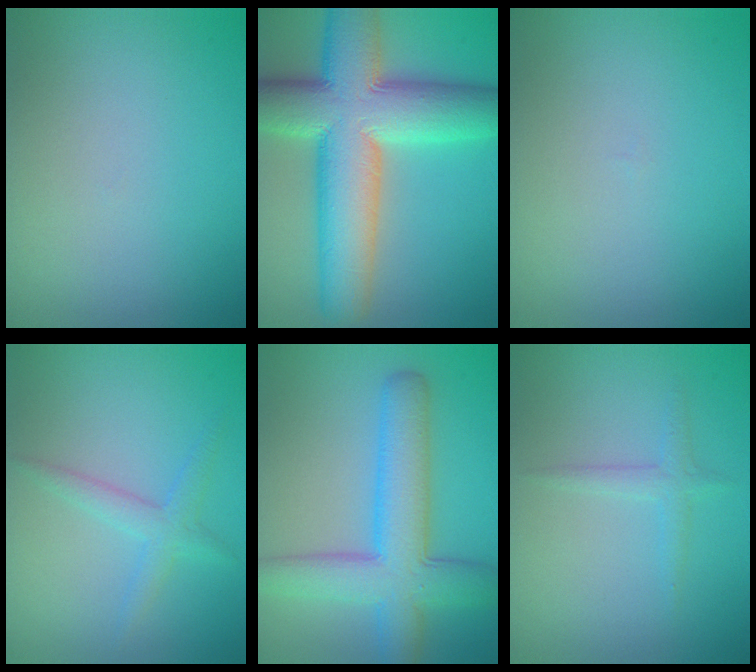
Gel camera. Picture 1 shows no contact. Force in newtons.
{"total": 13.5, "press": 13.5, "slide": 0.7}
{"total": 0.0}
{"total": 2.0, "press": 2.0, "slide": 0.1}
{"total": 7.4, "press": 7.4, "slide": 0.2}
{"total": 1.3, "press": 1.3, "slide": 0.0}